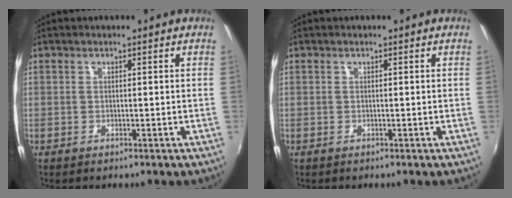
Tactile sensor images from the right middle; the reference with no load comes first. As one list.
[{"total": 0.0}]